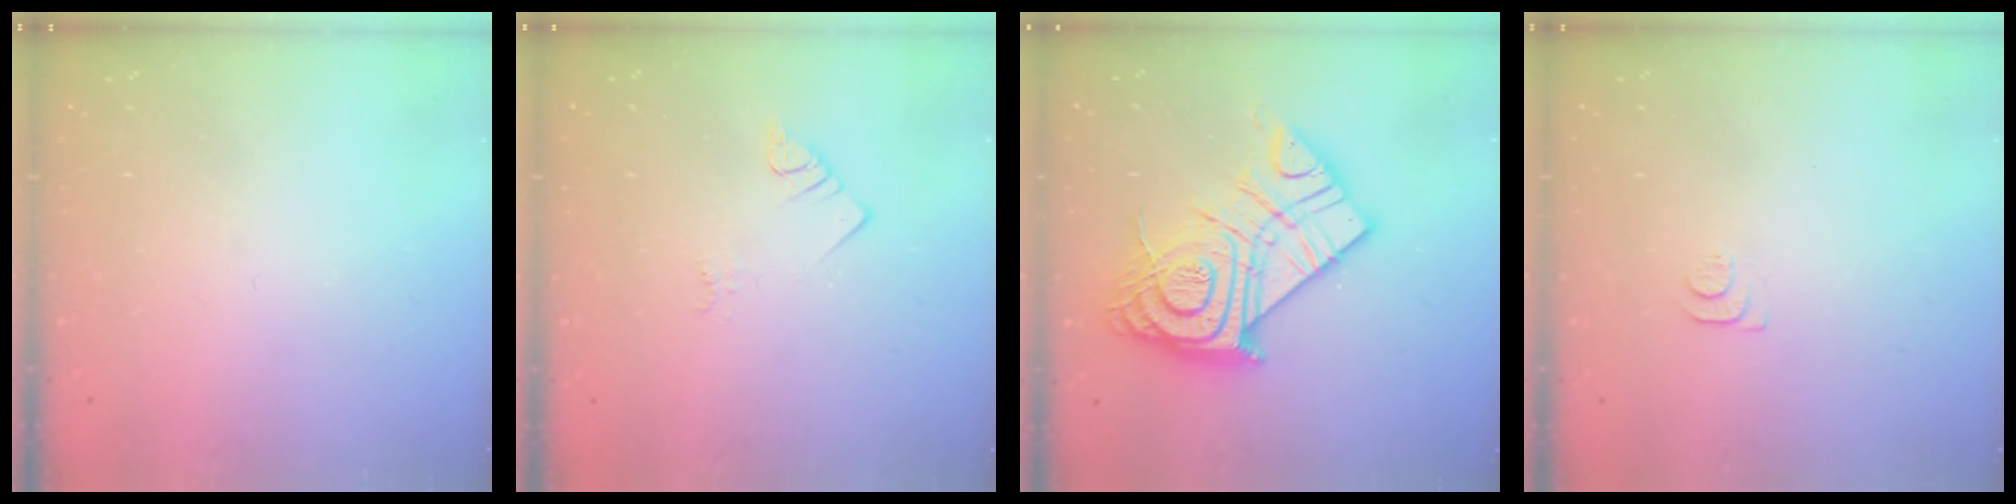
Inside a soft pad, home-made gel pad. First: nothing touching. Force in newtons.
{"total": 2.3, "press": 2.3, "slide": 0.4}
{"total": 24.3, "press": 24.1, "slide": 2.4}
{"total": 7.2, "press": 7.1, "slide": 0.8}